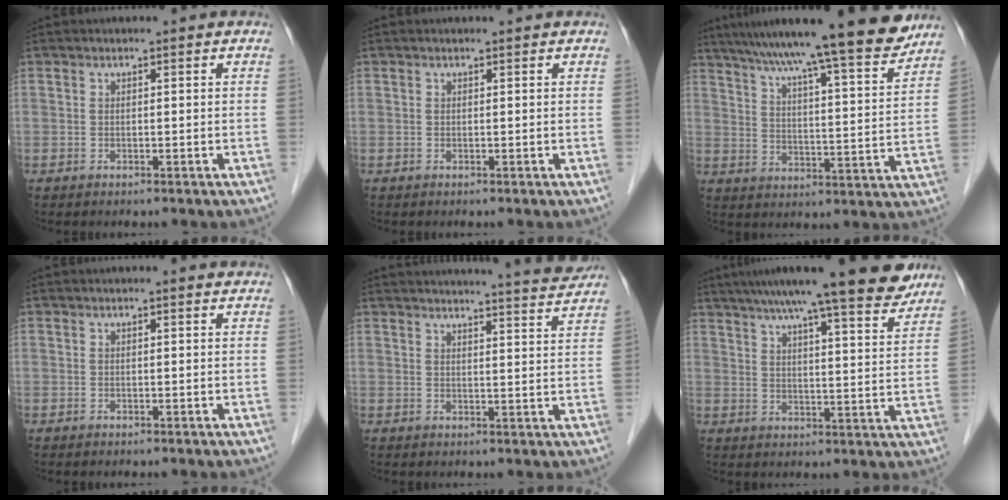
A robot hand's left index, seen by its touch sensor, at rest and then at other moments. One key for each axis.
{"total": 0.6, "fx": 0.5, "fy": 0.0, "fz": 0.1, "tx": -0.006, "ty": 0.000, "tz": 0.005}
{"total": 20.8, "fx": 17.7, "fy": 0.5, "fz": 11.1, "tx": -0.174, "ty": -0.002, "tz": 0.253}
{"total": 1.0, "fx": 0.8, "fy": 0.1, "fz": 0.6, "tx": -0.013, "ty": 0.009, "tz": 0.011}
{"total": 10.9, "fx": 10.4, "fy": -1.0, "fz": 3.1, "tx": -0.049, "ty": -0.022, "tz": 0.119}
{"total": 18.5, "fx": 15.4, "fy": 1.4, "fz": 10.2, "tx": -0.152, "ty": 0.010, "tz": 0.209}